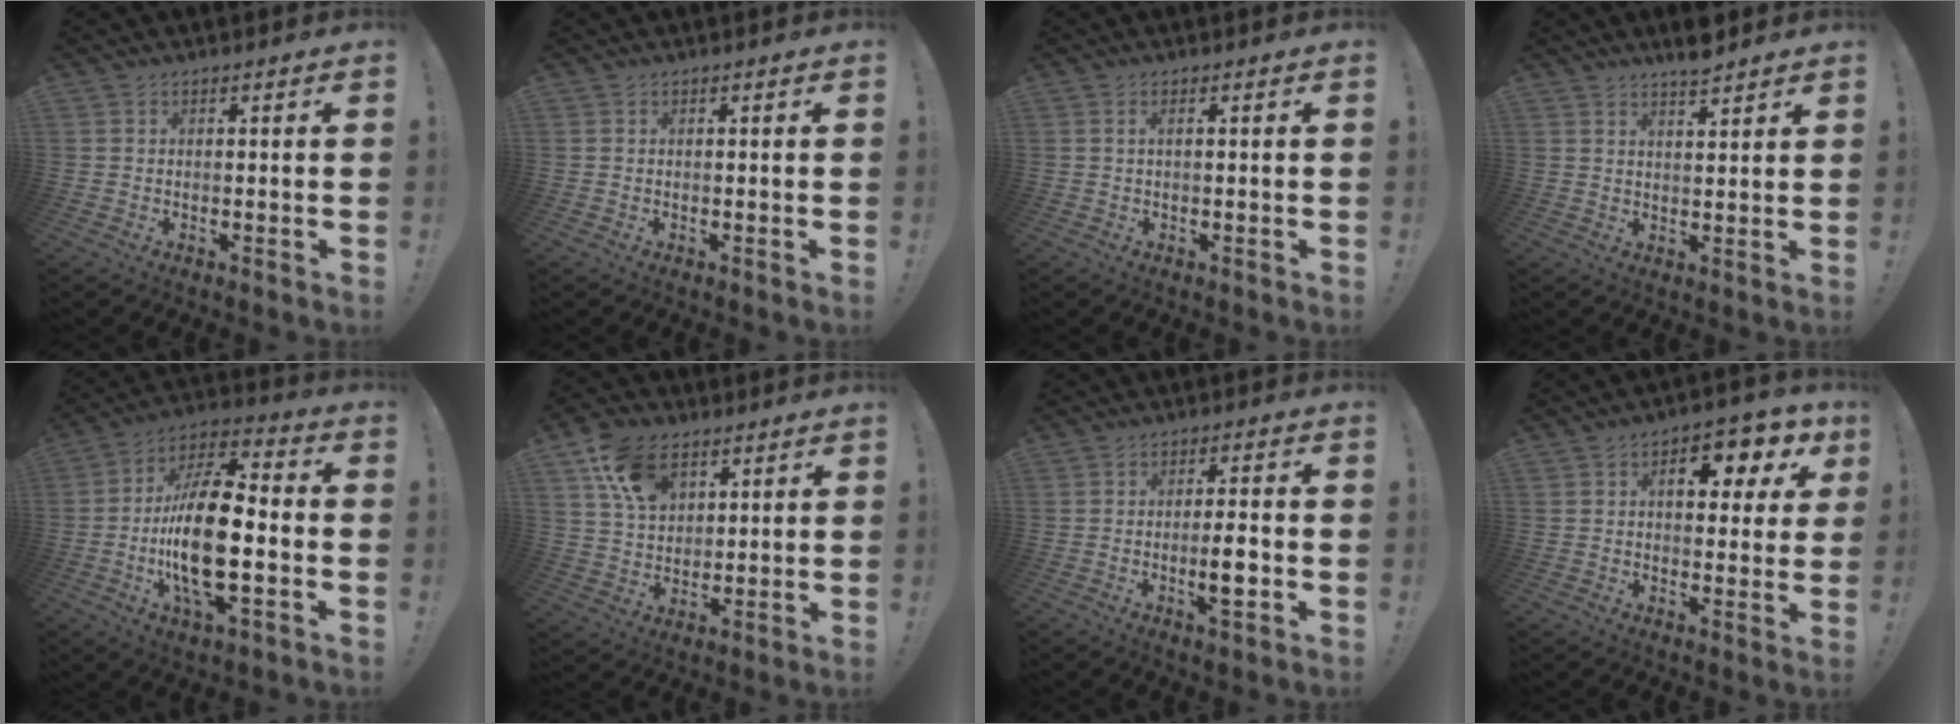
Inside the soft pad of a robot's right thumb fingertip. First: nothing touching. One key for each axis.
{"total": 0.0}
{"total": 1.4, "fx": 0.4, "fy": 0.1, "fz": 1.3, "tx": -0.027, "ty": 0.001, "tz": 0.006}
{"total": 5.0, "fx": 4.5, "fy": 0.5, "fz": 2.2, "tx": -0.028, "ty": -0.028, "tz": 0.076}
{"total": 20.6, "fx": -3.1, "fy": 8.8, "fz": 18.4, "tx": -0.344, "ty": 0.004, "tz": -0.056}
{"total": 13.6, "fx": 7.0, "fy": 9.4, "fz": 7.0, "tx": -0.106, "ty": -0.024, "tz": 0.136}
{"total": 6.2, "fx": -1.4, "fy": 1.1, "fz": 5.9, "tx": -0.091, "ty": -0.001, "tz": -0.027}
{"total": 10.1, "fx": 3.3, "fy": 5.4, "fz": 7.9, "tx": -0.094, "ty": -0.008, "tz": 0.049}